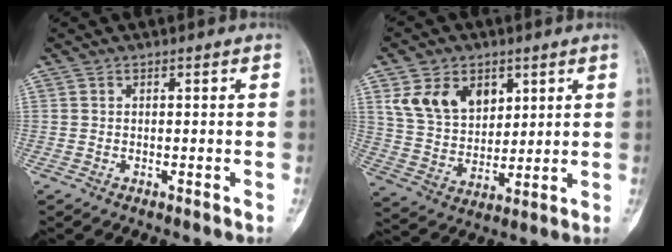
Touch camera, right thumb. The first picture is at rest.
{"total": 12.5, "force": [5.5, 8.7, 7.2], "torque": [-0.097, -0.022, 0.114]}